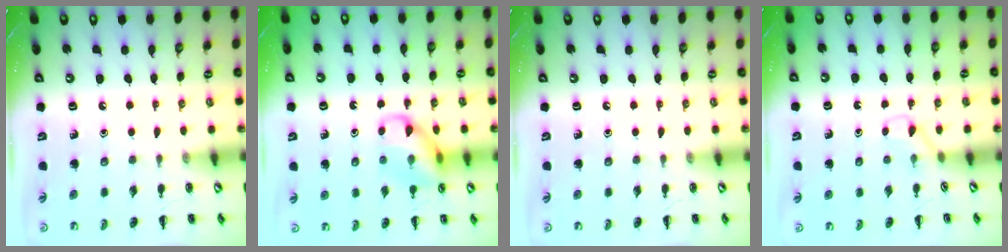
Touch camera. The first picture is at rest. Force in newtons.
{"total": 11.5, "press": 11.4, "slide": 1.3}
{"total": 0.0}
{"total": 2.1, "press": 2.0, "slide": 0.8}